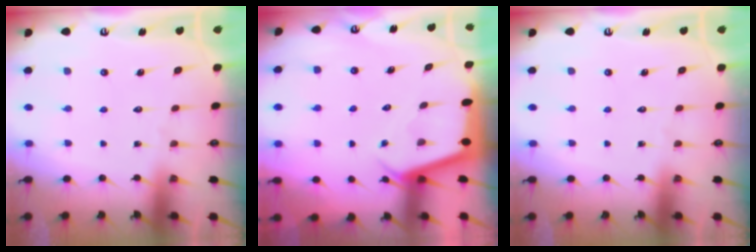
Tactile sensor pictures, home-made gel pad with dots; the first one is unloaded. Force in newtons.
{"total": 2.9, "press": 2.9, "slide": 0.3}
{"total": 0.0}